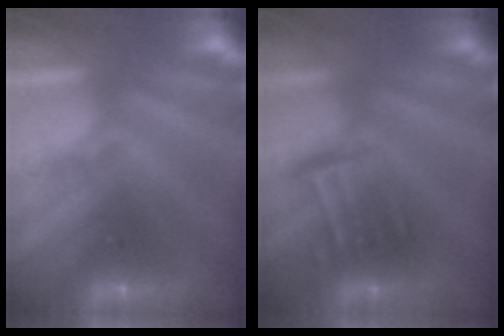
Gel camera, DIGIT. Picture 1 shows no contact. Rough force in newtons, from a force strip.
{"total": 3.4}